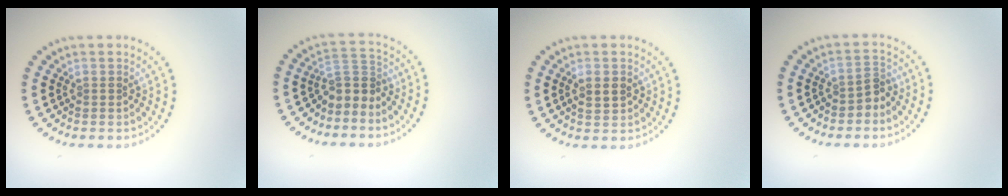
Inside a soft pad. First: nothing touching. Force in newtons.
{"total": 2.7, "press": 1.9, "slide": 1.9}
{"total": 1.6, "press": 1.6, "slide": 0.1}
{"total": 1.5, "press": 1.2, "slide": 0.9}